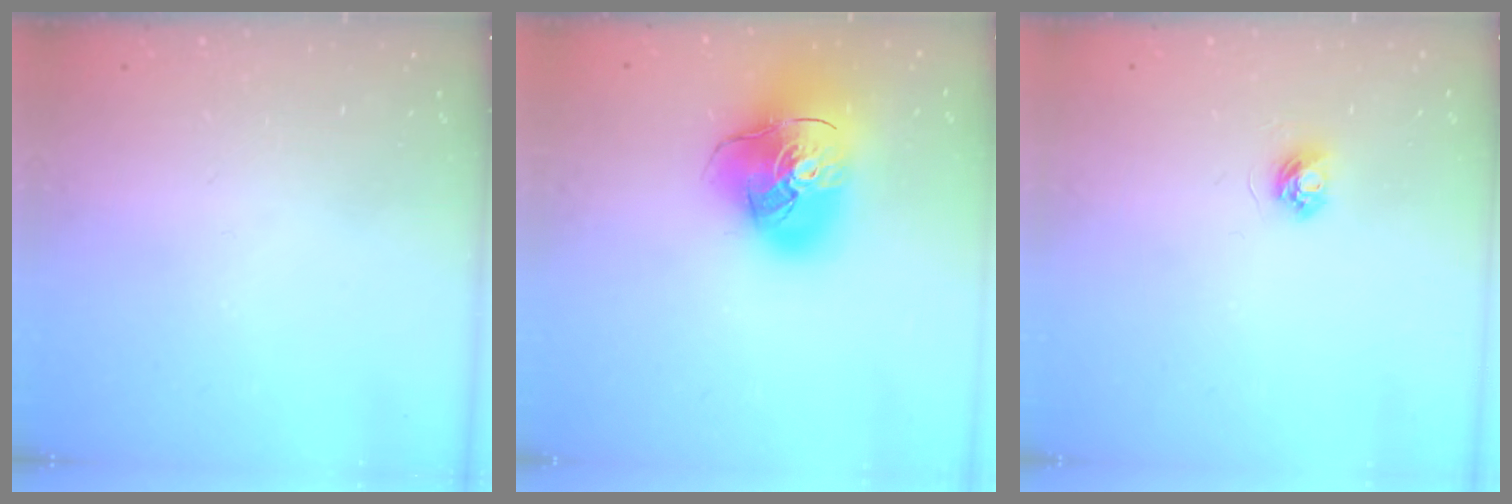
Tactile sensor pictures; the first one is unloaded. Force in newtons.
{"total": 19.7, "press": 19.5, "slide": 2.7}
{"total": 3.6, "press": 3.6, "slide": 0.5}